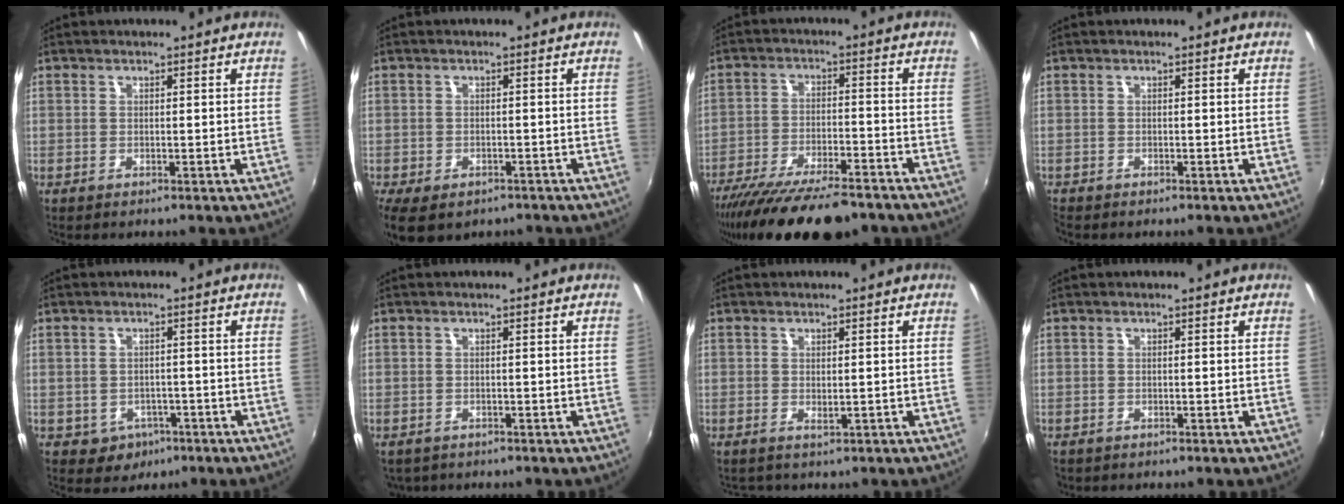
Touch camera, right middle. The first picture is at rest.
{"total": 8.5, "force": [-5.4, 4.5, 4.7], "torque": [-0.113, -0.035, -0.081]}
{"total": 18.8, "force": [-15.4, 4.3, 9.9], "torque": [-0.193, -0.043, -0.241]}
{"total": 0.6, "force": [-0.6, 0.1, 0.2], "torque": [-0.003, -0.003, -0.013]}
{"total": 4.5, "force": [-2.0, 3.9, 1.2], "torque": [-0.036, 0.002, -0.019]}
{"total": 3.3, "force": [-2.3, 2.1, 1.3], "torque": [-0.031, -0.014, -0.029]}
{"total": 2.4, "force": [0.5, 1.2, 2.0], "torque": [-0.030, -0.008, 0.012]}
{"total": 0.9, "force": [-0.6, 0.6, 0.2], "torque": [-0.008, -0.002, -0.010]}